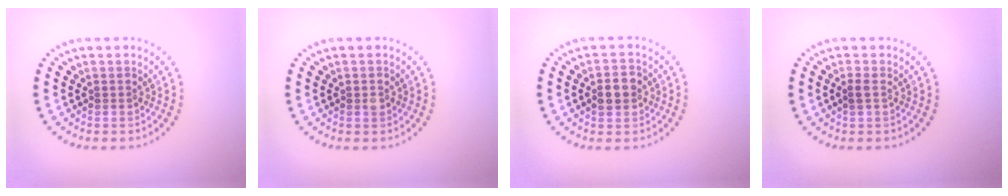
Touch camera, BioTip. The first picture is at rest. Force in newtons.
{"total": 1.0, "press": 1.0, "slide": 0.1}
{"total": 2.8, "press": 2.8, "slide": 0.2}
{"total": 1.0, "press": 0.9, "slide": 0.3}